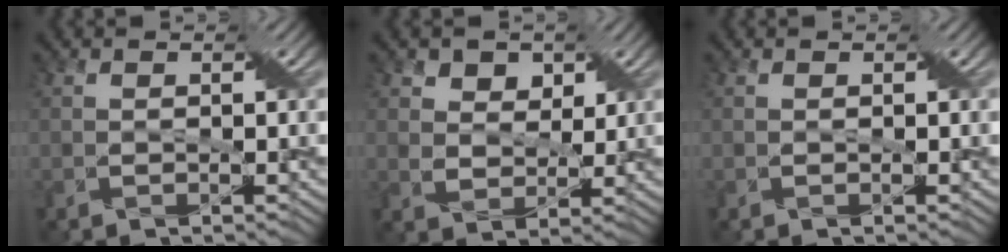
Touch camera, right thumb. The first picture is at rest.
{"total": 4.7, "force": [2.6, 3.4, 1.9], "torque": [-0.049, -0.017, 0.048]}
{"total": 0.0}